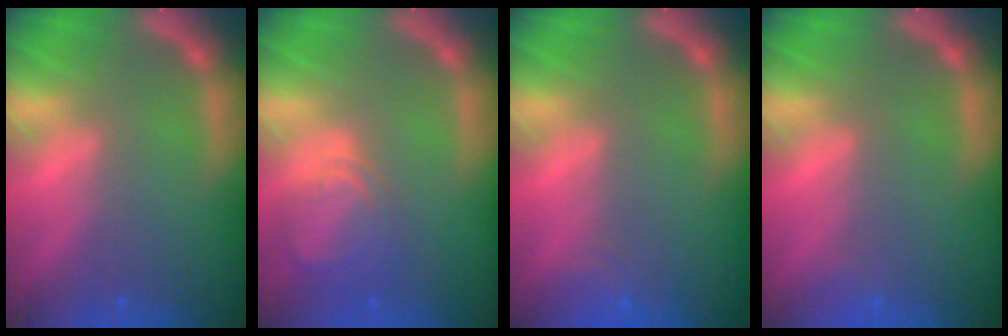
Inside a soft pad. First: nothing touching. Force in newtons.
{"total": 4.5}
{"total": 1.9}
{"total": 0.9}